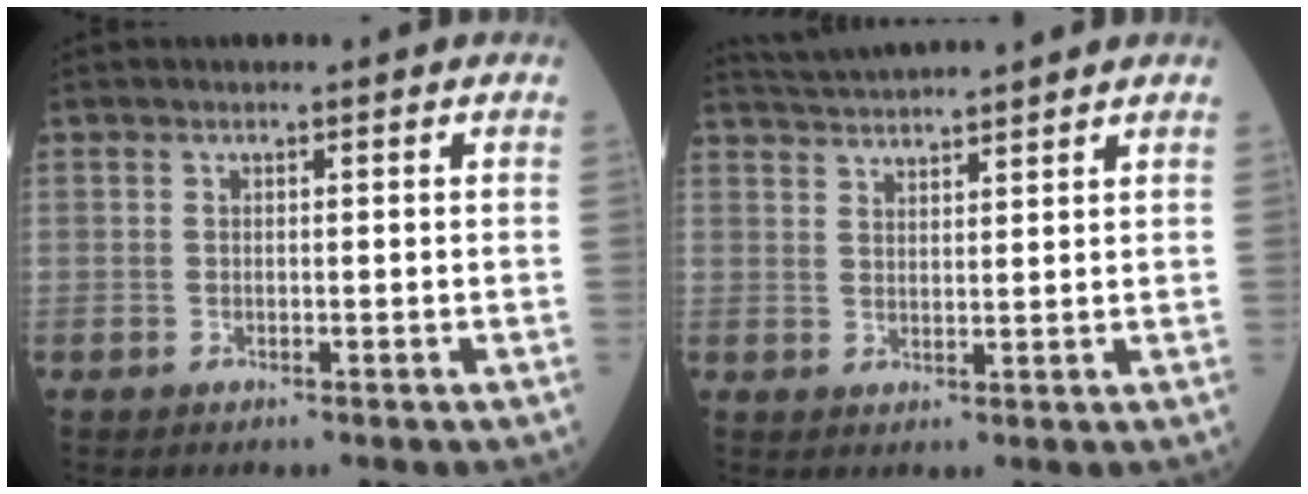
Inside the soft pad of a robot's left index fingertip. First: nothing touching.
{"total": 7.5, "force": [7.1, -0.9, 2.1], "torque": [-0.045, 0.029, 0.117]}